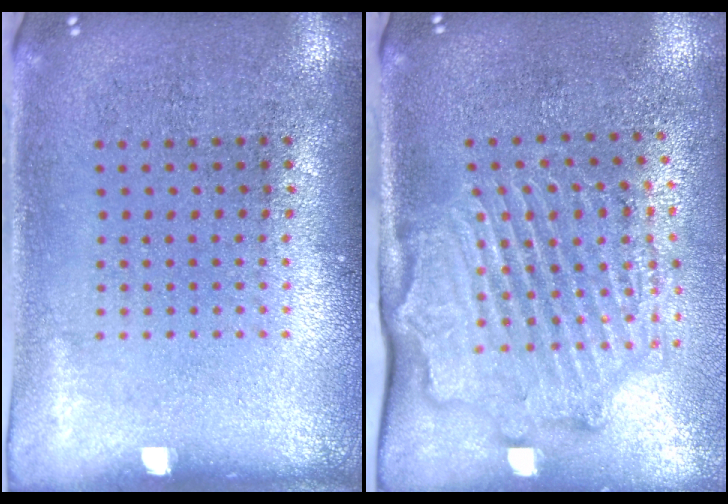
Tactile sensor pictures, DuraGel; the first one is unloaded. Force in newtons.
{"total": 2.2, "press": 2.1, "slide": 0.1}